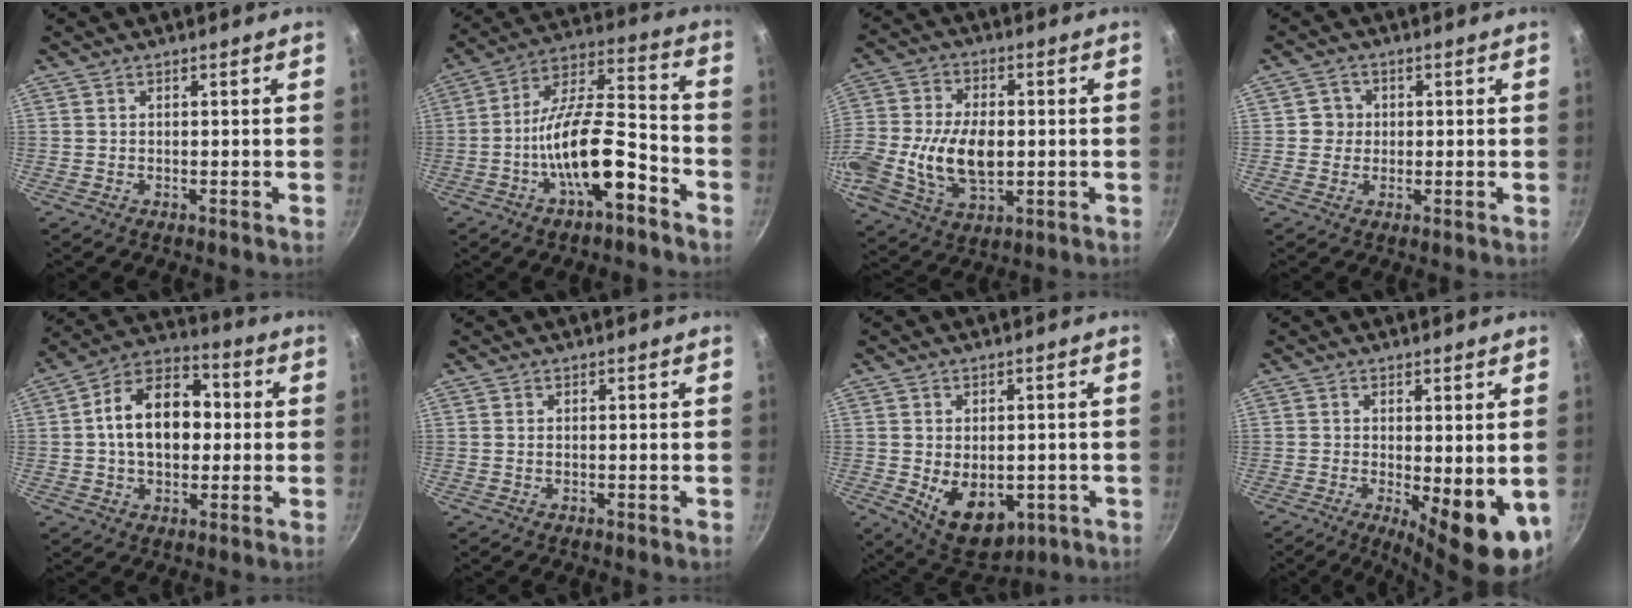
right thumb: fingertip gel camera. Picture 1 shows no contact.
{"total": 16.4, "force": [-7.2, 5.8, 13.6], "torque": [-0.213, 0.057, -0.130]}
{"total": 16.6, "force": [-1.4, 10.4, 12.8], "torque": [-0.254, 0.016, -0.026]}
{"total": 3.0, "force": [0.2, 3.0, 0.5], "torque": [0.014, 0.006, -0.003]}
{"total": 15.8, "force": [0.9, 10.9, 11.5], "torque": [-0.147, 0.030, -0.003]}
{"total": 0.0}
{"total": 11.1, "force": [-2.3, 7.3, 8.1], "torque": [-0.089, -0.011, -0.011]}
{"total": 11.2, "force": [-1.5, 3.7, 10.4], "torque": [-0.116, -0.015, -0.009]}